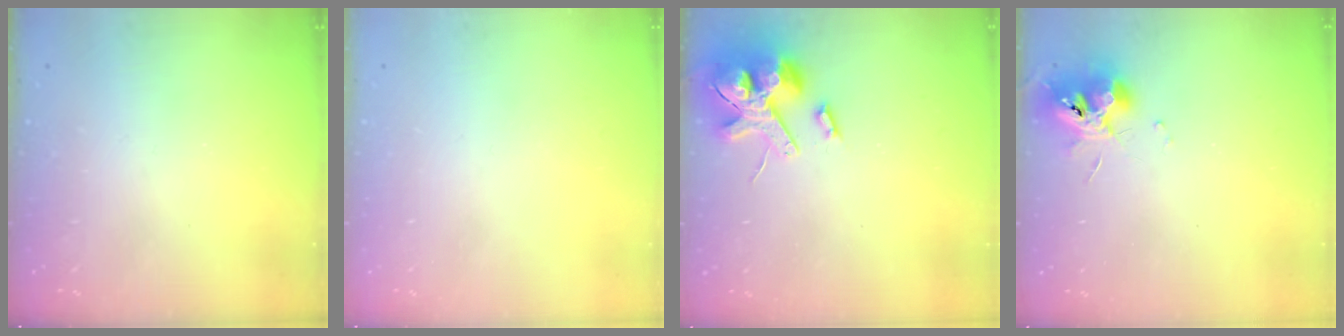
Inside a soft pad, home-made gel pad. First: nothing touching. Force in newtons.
{"total": 0.0}
{"total": 14.2, "press": 14.0, "slide": 2.2}
{"total": 10.9, "press": 10.9, "slide": 0.8}